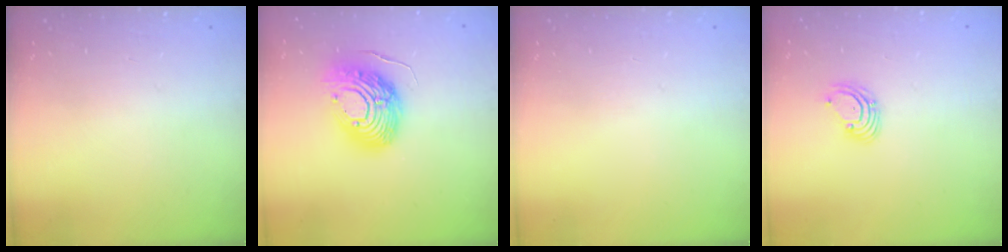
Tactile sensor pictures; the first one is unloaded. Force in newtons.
{"total": 17.3, "press": 17.2, "slide": 1.6}
{"total": 0.0}
{"total": 2.6, "press": 2.6, "slide": 0.1}